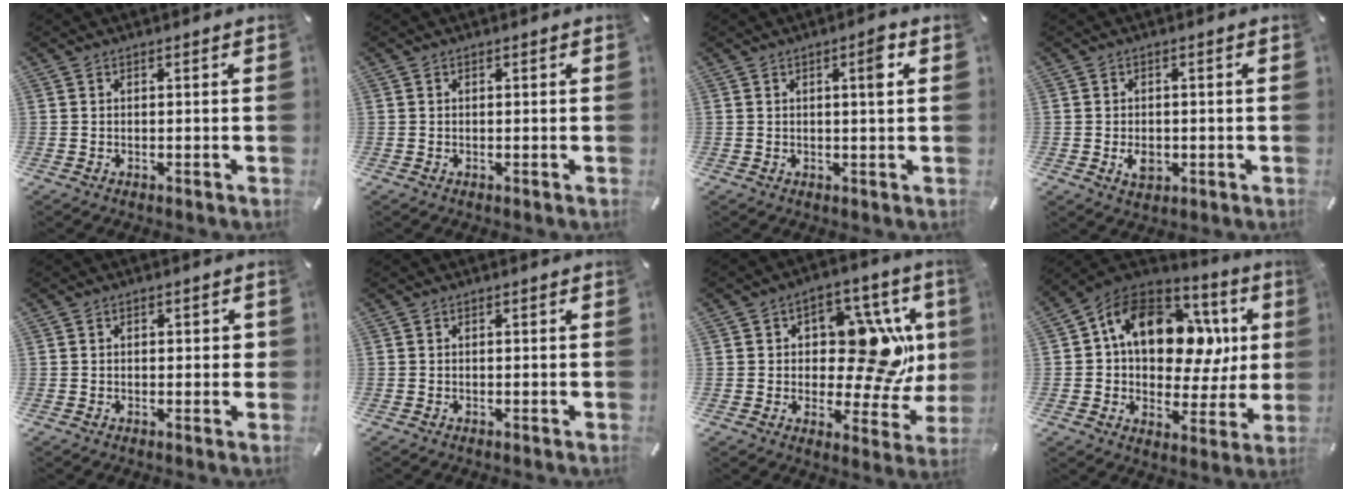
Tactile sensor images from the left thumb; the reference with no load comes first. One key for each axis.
{"total": 0.0}
{"total": 4.2, "fx": 1.2, "fy": 0.7, "fz": 3.9, "tx": -0.054, "ty": -0.004, "tz": 0.011}
{"total": 3.9, "fx": -1.0, "fy": 2.7, "fz": 2.6, "tx": -0.060, "ty": 0.000, "tz": -0.019}
{"total": 1.8, "fx": 0.1, "fy": 1.1, "fz": 1.3, "tx": -0.019, "ty": 0.003, "tz": -0.002}
{"total": 0.0}
{"total": 16.4, "fx": 3.1, "fy": 9.4, "fz": 13.0, "tx": -0.163, "ty": -0.033, "tz": 0.054}
{"total": 19.1, "fx": 5.1, "fy": 12.7, "fz": 13.4, "tx": -0.220, "ty": -0.016, "tz": 0.084}